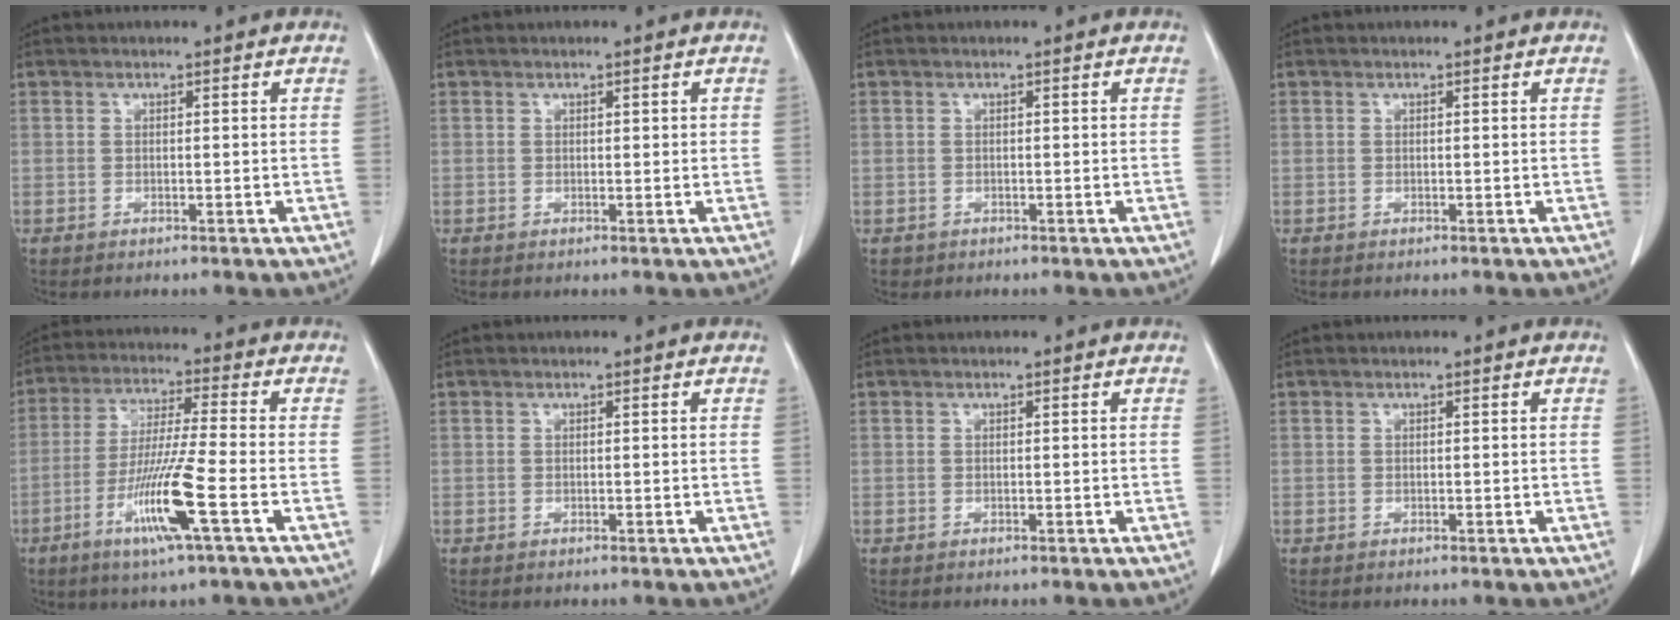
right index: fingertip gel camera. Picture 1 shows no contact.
{"total": 0.6, "force": [0.2, 0.3, 0.5], "torque": [-0.003, 0.004, 0.004]}
{"total": 0.7, "force": [-0.4, 0.6, -0.1], "torque": [-0.009, 0.003, -0.006]}
{"total": 0.0}
{"total": 11.1, "force": [-4.4, -0.9, 10.1], "torque": [-0.198, -0.018, -0.087]}
{"total": 0.0}
{"total": 0.0}
{"total": 0.0}